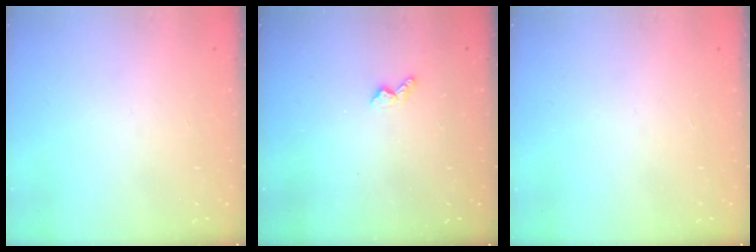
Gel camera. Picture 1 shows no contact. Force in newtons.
{"total": 3.5, "press": 3.5, "slide": 0.5}
{"total": 0.0}